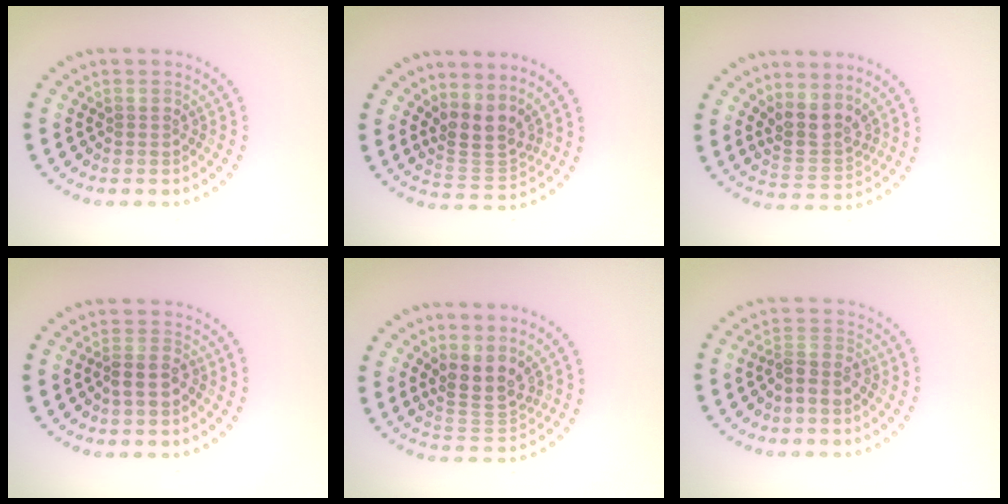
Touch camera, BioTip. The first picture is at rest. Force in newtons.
{"total": 3.2, "press": 2.3, "slide": 2.1}
{"total": 3.1, "press": 2.5, "slide": 1.9}
{"total": 1.8, "press": 1.5, "slide": 1.1}
{"total": 3.4, "press": 2.8, "slide": 1.8}
{"total": 2.4, "press": 2.0, "slide": 1.4}